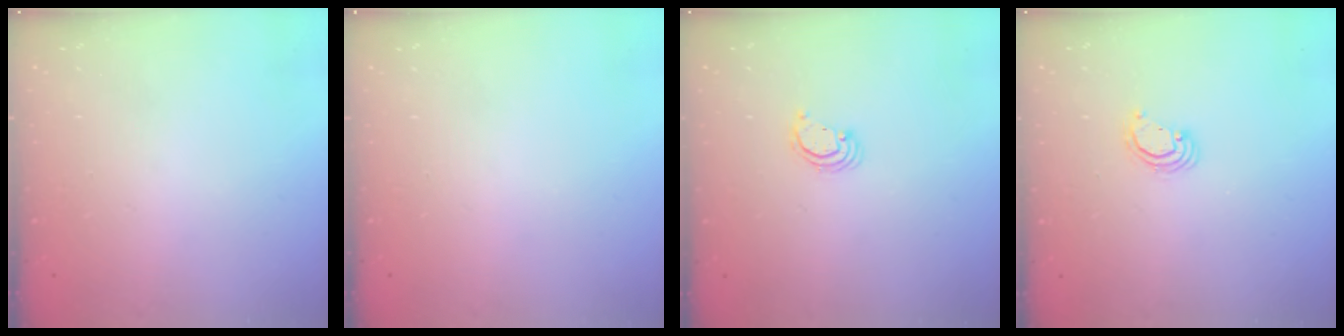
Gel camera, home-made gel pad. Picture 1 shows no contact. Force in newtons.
{"total": 0.0}
{"total": 2.2, "press": 2.2, "slide": 0.2}
{"total": 3.0, "press": 3.0, "slide": 0.3}